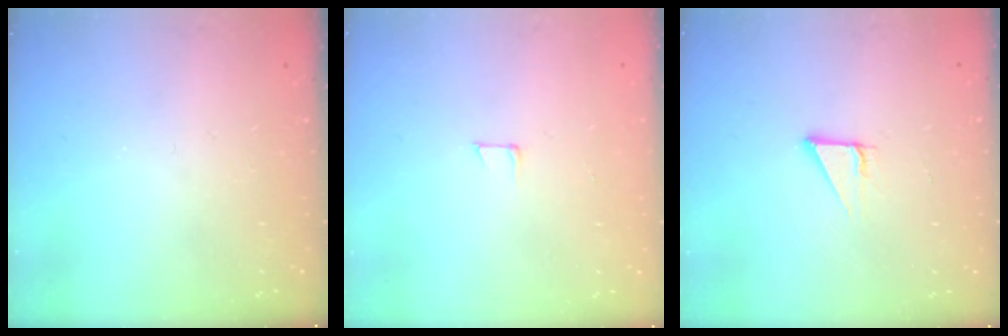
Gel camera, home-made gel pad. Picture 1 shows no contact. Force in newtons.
{"total": 4.4, "press": 4.4, "slide": 0.3}
{"total": 2.9, "press": 2.9, "slide": 0.1}